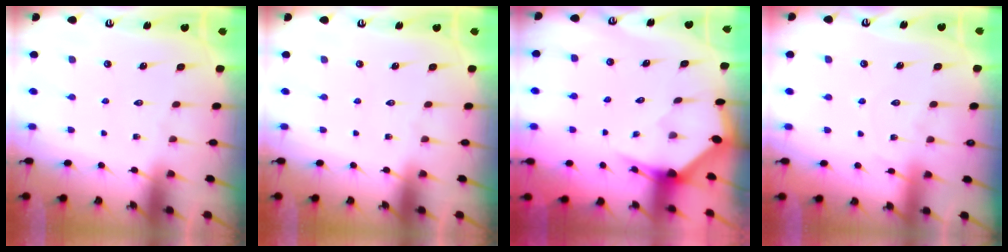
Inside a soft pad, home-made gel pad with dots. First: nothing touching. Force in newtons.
{"total": 0.0}
{"total": 2.7, "press": 2.7, "slide": 0.2}
{"total": 5.4, "press": 5.4, "slide": 0.5}